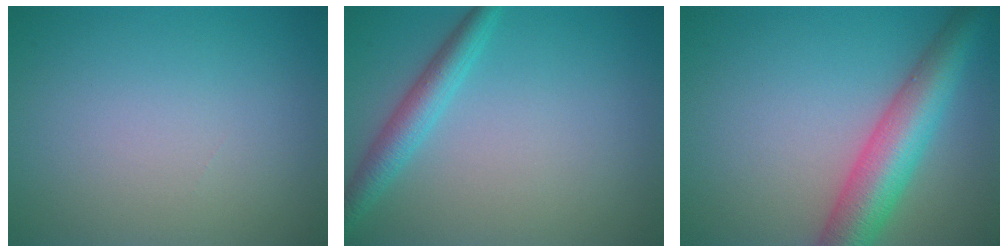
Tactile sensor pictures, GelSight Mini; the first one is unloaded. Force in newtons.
{"total": 2.8, "press": 2.8, "slide": 0.1}
{"total": 7.1, "press": 7.1, "slide": 0.2}